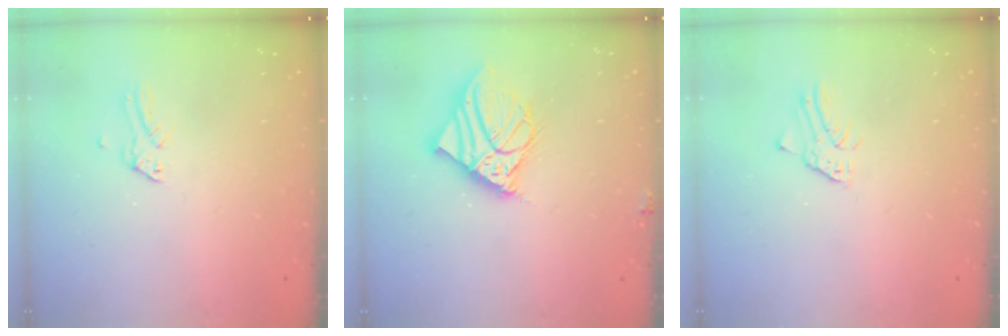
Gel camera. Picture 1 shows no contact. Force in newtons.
{"total": 12.2, "press": 12.0, "slide": 2.1}
{"total": 1.2, "press": 1.2, "slide": 0.2}